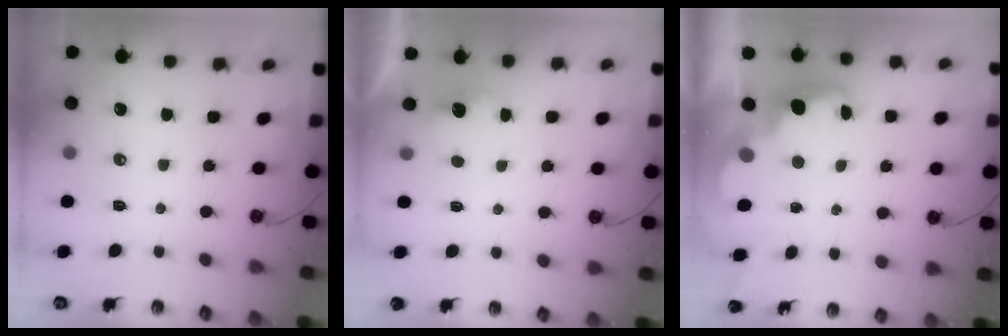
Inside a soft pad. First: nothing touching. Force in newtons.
{"total": 1.9, "press": 1.7, "slide": 0.8}
{"total": 2.3, "press": 2.2, "slide": 0.5}